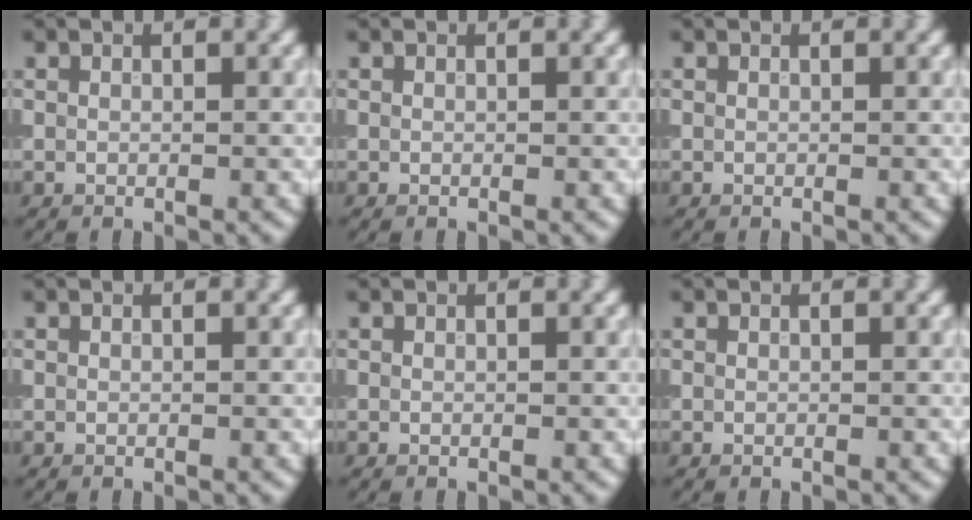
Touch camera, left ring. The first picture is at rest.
{"total": 0.0}
{"total": 0.0}
{"total": 0.0}
{"total": 0.0}
{"total": 0.0}